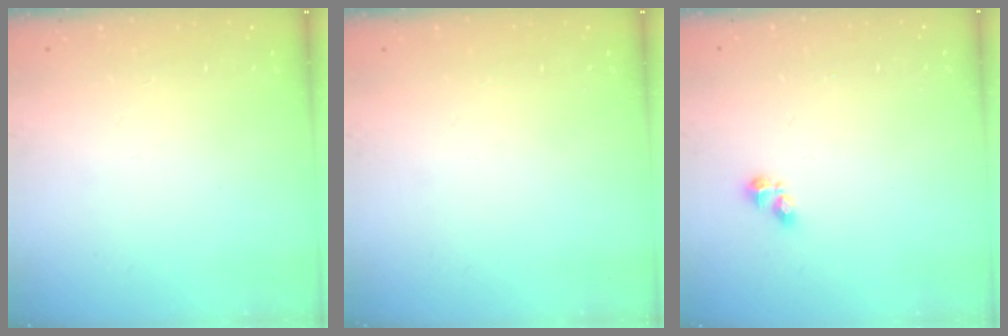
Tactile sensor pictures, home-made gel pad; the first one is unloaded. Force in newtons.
{"total": 0.0}
{"total": 3.5, "press": 3.4, "slide": 0.6}